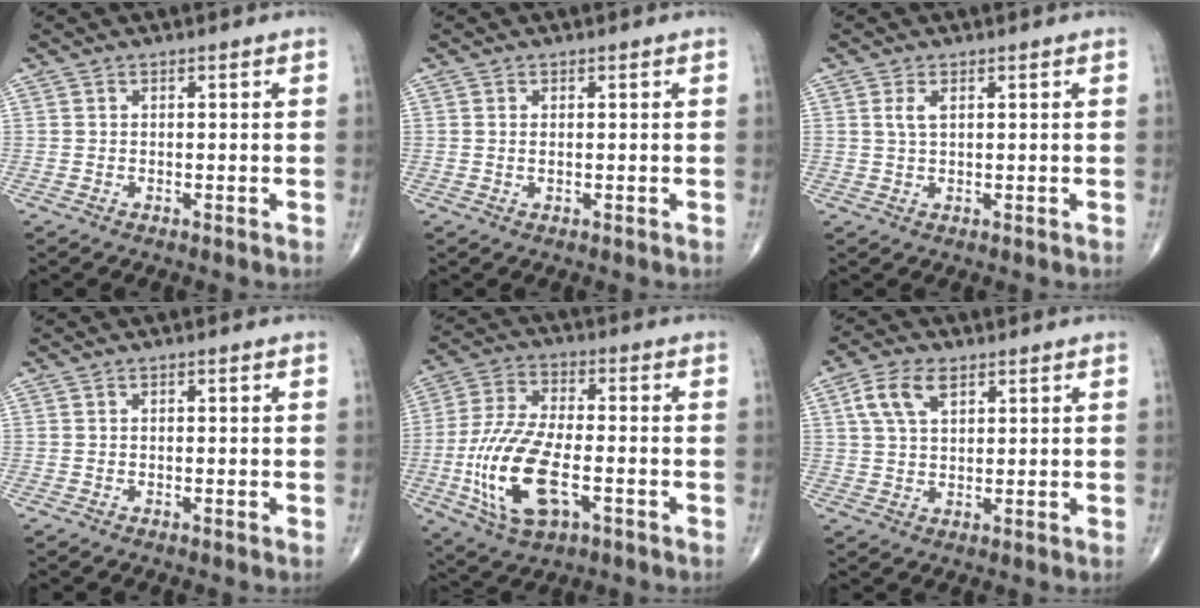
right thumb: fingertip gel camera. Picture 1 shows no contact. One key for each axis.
{"total": 0.7, "fx": 0.1, "fy": 0.3, "fz": 0.6, "tx": -0.014, "ty": 0.000, "tz": 0.004}
{"total": 2.1, "fx": 0.8, "fy": 0.9, "fz": 1.8, "tx": -0.040, "ty": 0.004, "tz": 0.020}
{"total": 0.0}
{"total": 17.0, "fx": -4.5, "fy": 7.8, "fz": 14.4, "tx": -0.298, "ty": 0.013, "tz": -0.077}
{"total": 6.8, "fx": 3.0, "fy": 3.7, "fz": 4.8, "tx": -0.092, "ty": 0.002, "tz": 0.056}